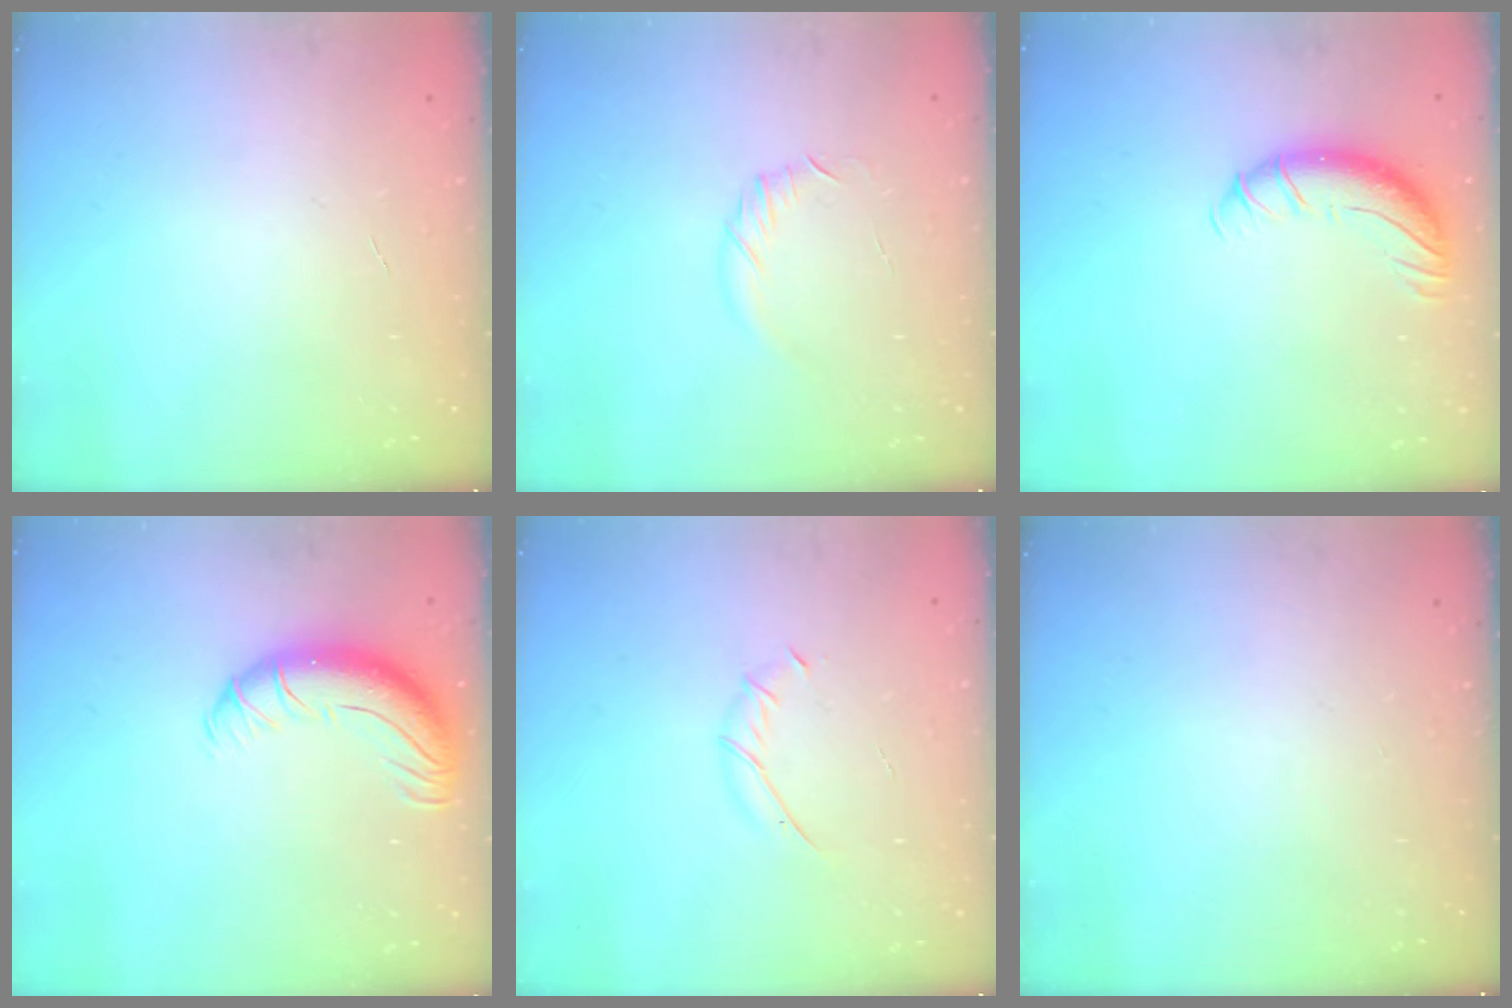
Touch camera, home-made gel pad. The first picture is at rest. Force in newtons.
{"total": 5.2, "press": 5.0, "slide": 1.4}
{"total": 8.8, "press": 8.6, "slide": 1.6}
{"total": 11.5, "press": 11.4, "slide": 1.7}
{"total": 3.7, "press": 3.7, "slide": 0.8}
{"total": 0.0}